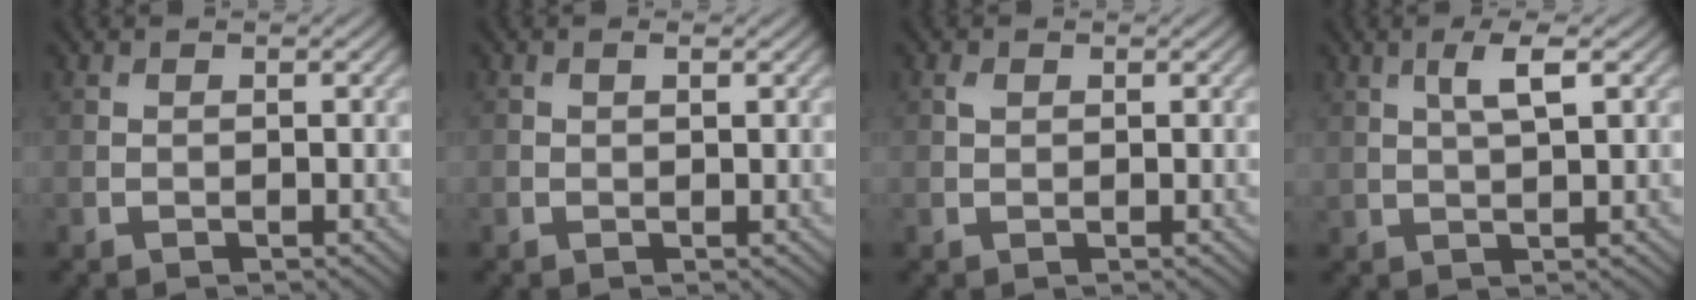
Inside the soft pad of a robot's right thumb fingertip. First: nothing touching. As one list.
[{"total": 0.8, "force": [0.3, 0.3, 0.7], "torque": [-0.011, -0.001, 0.005]}, {"total": 0.8, "force": [0.3, 0.6, 0.5], "torque": [-0.012, 0.000, 0.007]}, {"total": 3.5, "force": [1.4, 0.8, 3.1], "torque": [-0.063, 0.005, 0.027]}]